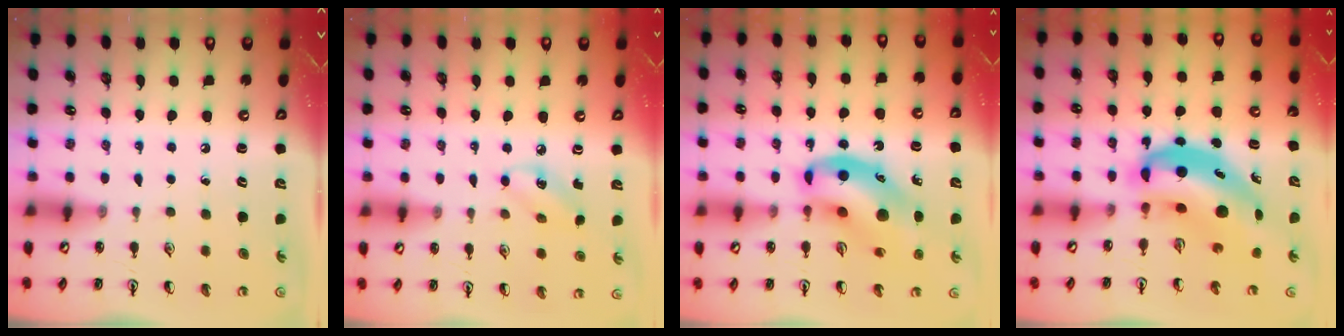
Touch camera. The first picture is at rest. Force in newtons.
{"total": 4.2, "press": 4.1, "slide": 1.1}
{"total": 15.1, "press": 14.4, "slide": 4.3}
{"total": 11.2, "press": 10.8, "slide": 3.1}